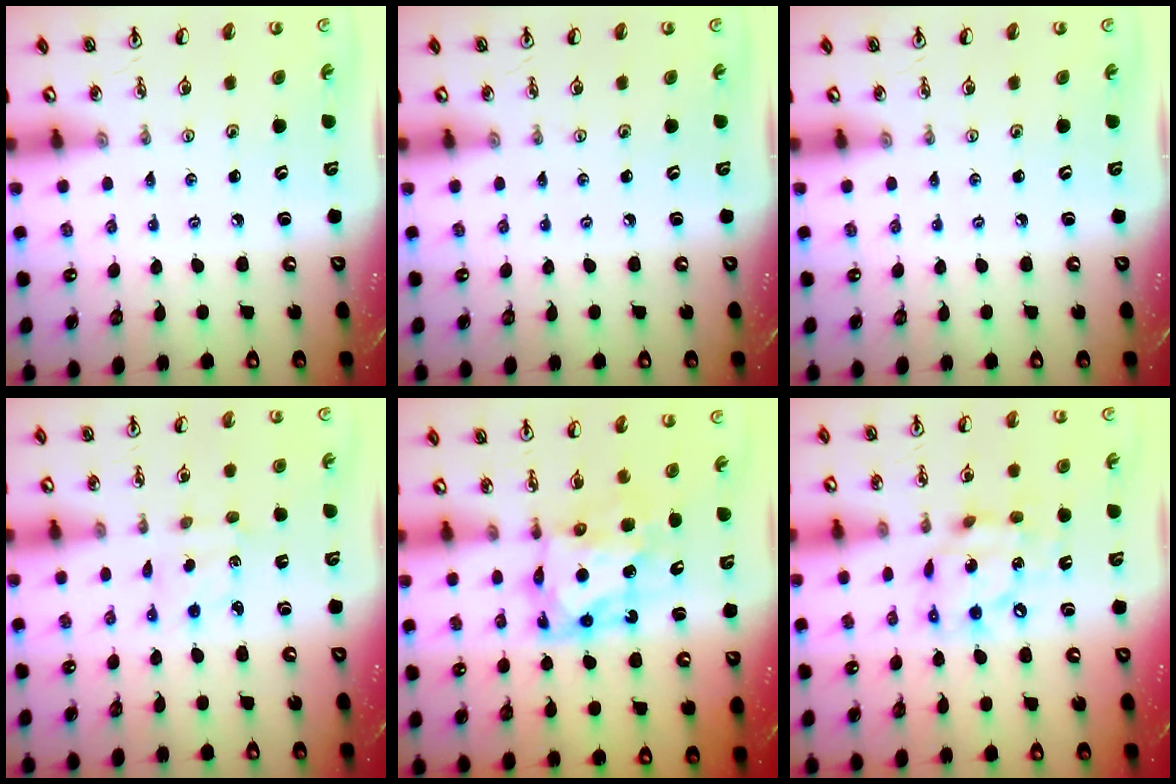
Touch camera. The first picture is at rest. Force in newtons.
{"total": 0.0}
{"total": 0.0}
{"total": 1.8, "press": 1.6, "slide": 0.7}
{"total": 8.0, "press": 7.9, "slide": 0.7}
{"total": 12.3, "press": 12.2, "slide": 1.5}